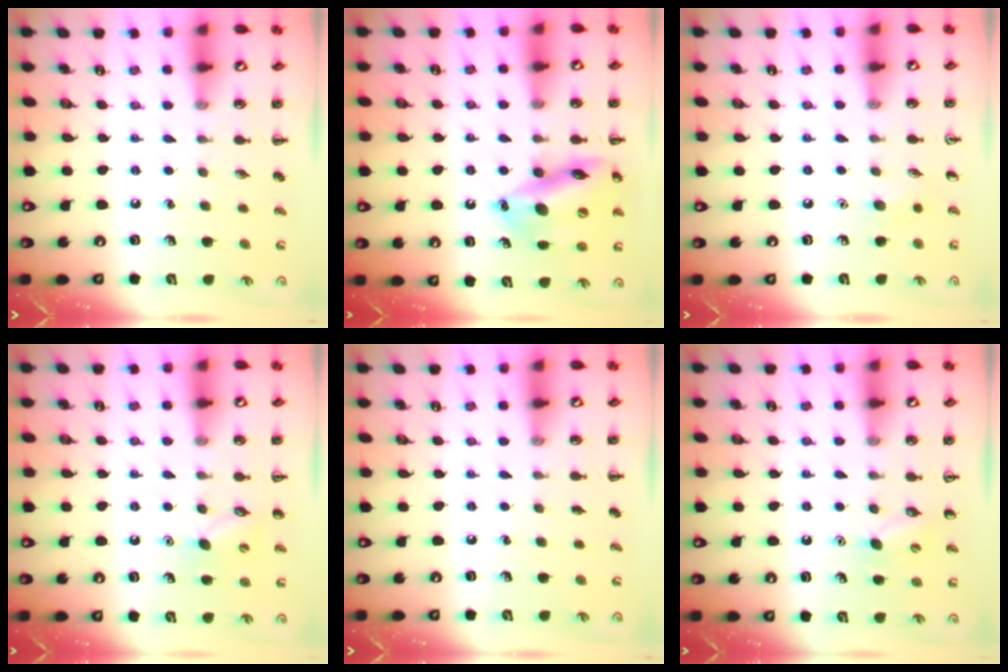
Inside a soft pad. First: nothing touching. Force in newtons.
{"total": 16.3, "press": 16.1, "slide": 2.2}
{"total": 4.0, "press": 3.8, "slide": 1.4}
{"total": 5.5, "press": 5.3, "slide": 1.4}
{"total": 0.0}
{"total": 5.4, "press": 5.2, "slide": 1.4}